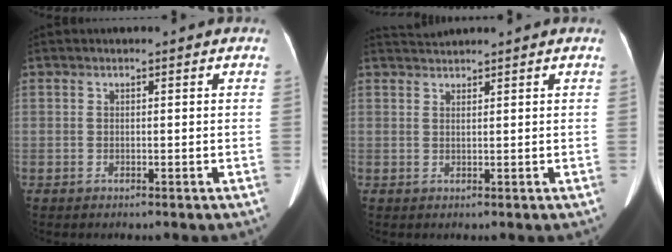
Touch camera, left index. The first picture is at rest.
{"total": 1.9, "force": [1.9, -0.4, 0.1], "torque": [-0.005, 0.013, 0.044]}